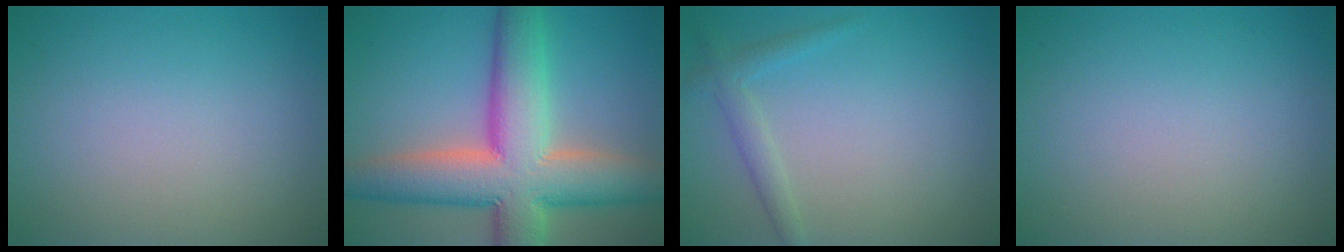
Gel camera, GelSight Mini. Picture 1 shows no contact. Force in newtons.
{"total": 11.9, "press": 11.8, "slide": 1.0}
{"total": 1.8, "press": 1.8, "slide": 0.0}
{"total": 0.0}